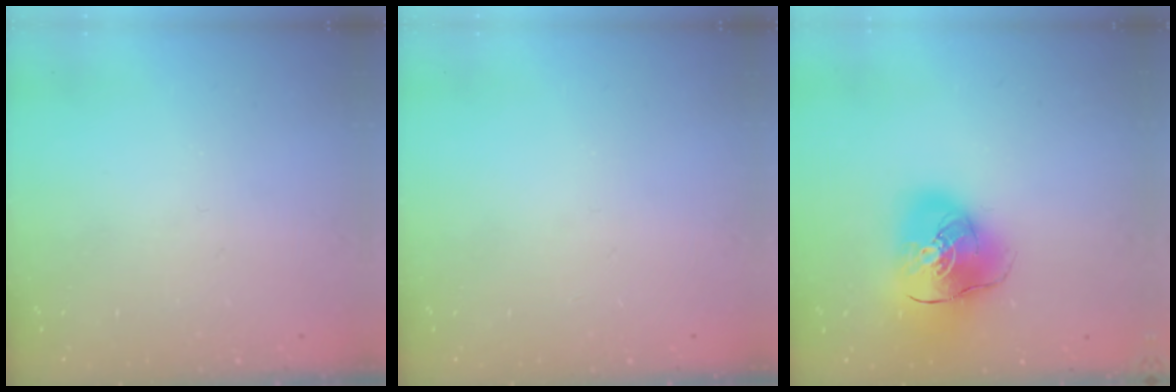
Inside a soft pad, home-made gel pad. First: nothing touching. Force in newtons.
{"total": 0.0}
{"total": 15.9, "press": 15.6, "slide": 2.7}